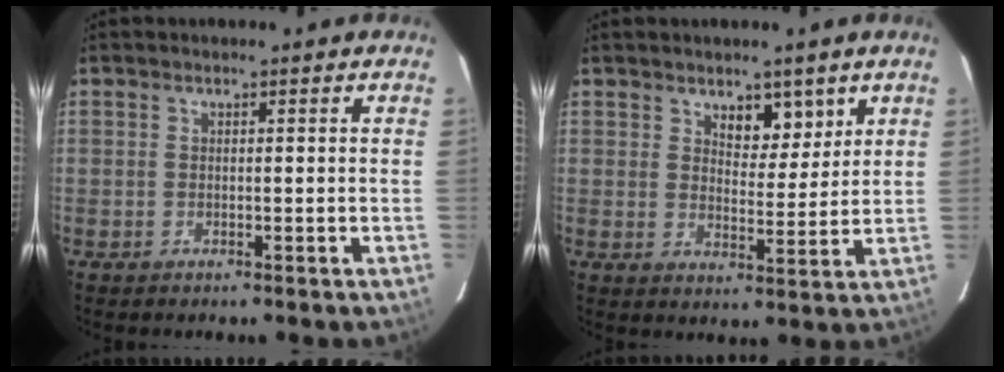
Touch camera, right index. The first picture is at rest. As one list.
[{"total": 5.2, "force": [3.3, 2.5, 3.1], "torque": [-0.037, -0.004, 0.053]}]